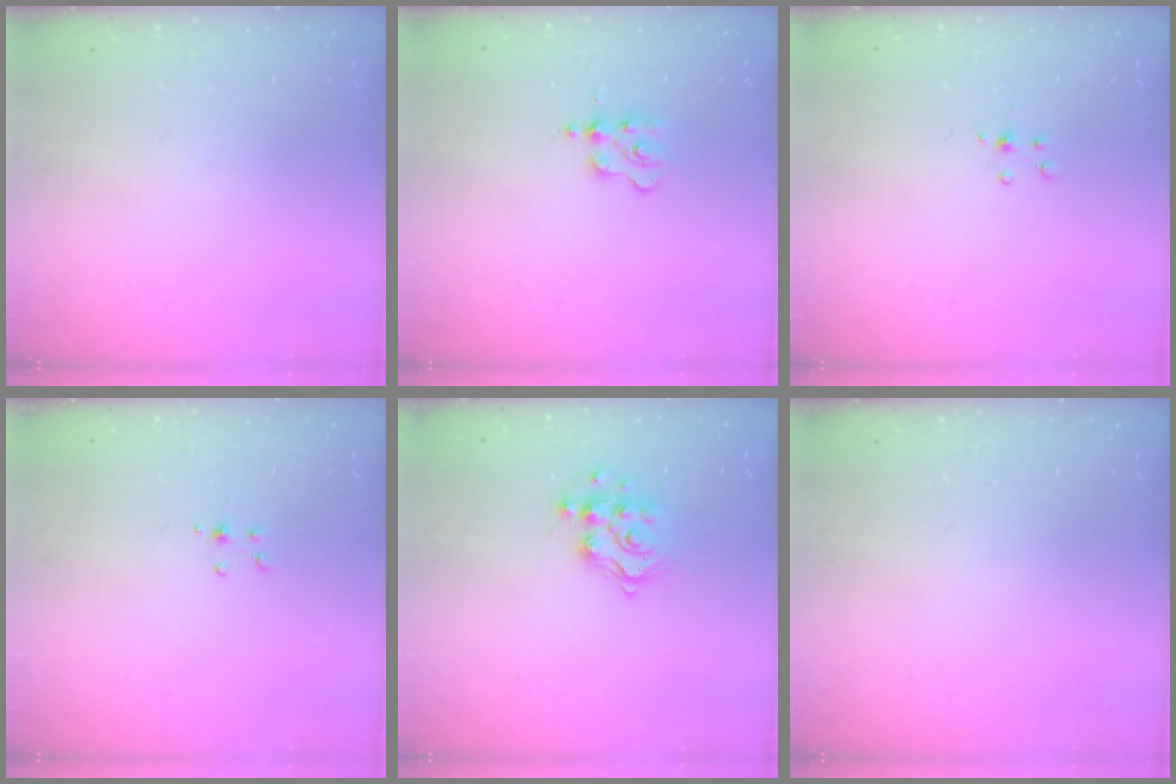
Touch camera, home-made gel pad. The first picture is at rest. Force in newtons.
{"total": 1.9, "press": 1.9, "slide": 0.2}
{"total": 3.6, "press": 3.5, "slide": 0.9}
{"total": 3.5, "press": 3.4, "slide": 0.8}
{"total": 11.1, "press": 11.0, "slide": 0.9}
{"total": 0.0}